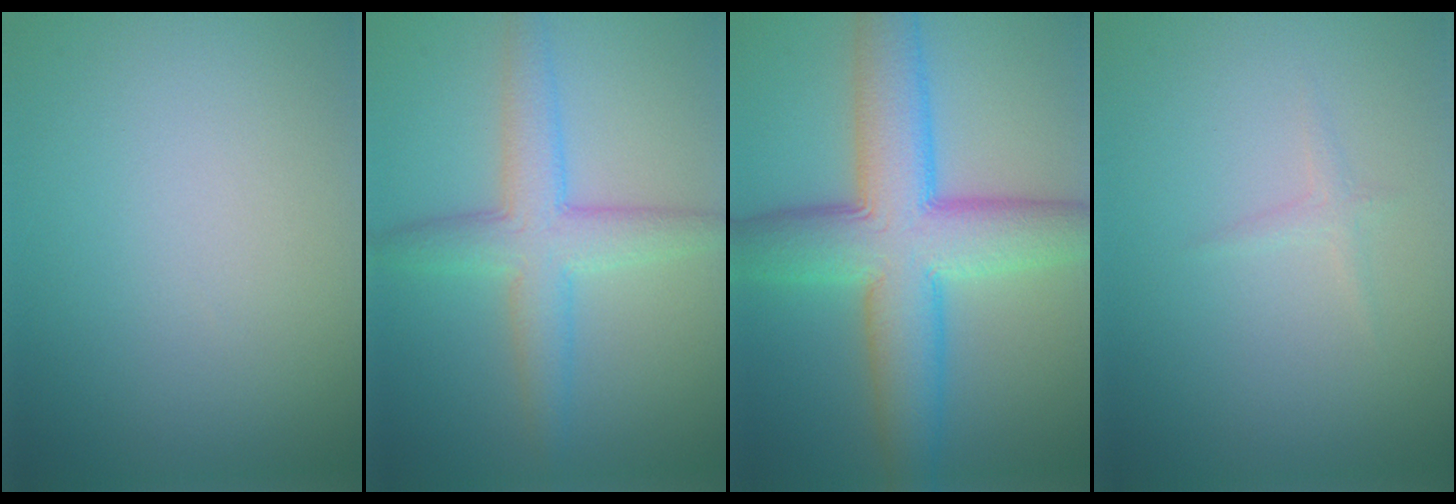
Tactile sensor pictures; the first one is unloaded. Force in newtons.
{"total": 4.8, "press": 4.8, "slide": 0.1}
{"total": 10.2, "press": 10.2, "slide": 0.3}
{"total": 0.8, "press": 0.8, "slide": 0.0}